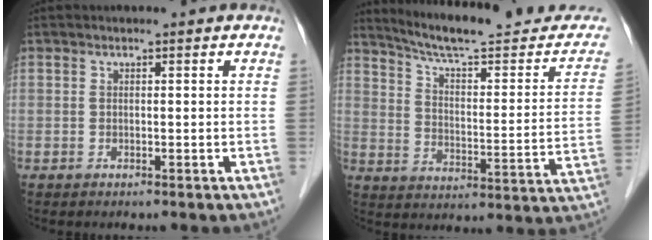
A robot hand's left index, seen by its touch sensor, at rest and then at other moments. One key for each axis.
{"total": 21.1, "fx": 19.2, "fy": 2.6, "fz": 8.4, "tx": -0.112, "ty": -0.043, "tz": 0.257}